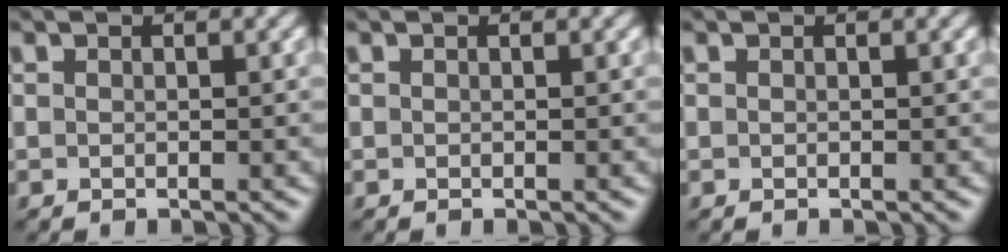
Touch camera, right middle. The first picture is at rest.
{"total": 0.0}
{"total": 0.0}